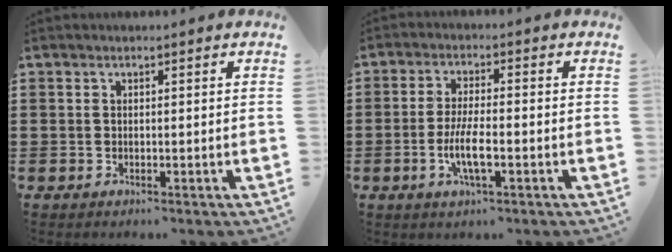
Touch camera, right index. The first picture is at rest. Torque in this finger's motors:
{"motor_torque": [1.67, 0.47, 0.36, 0.18]}